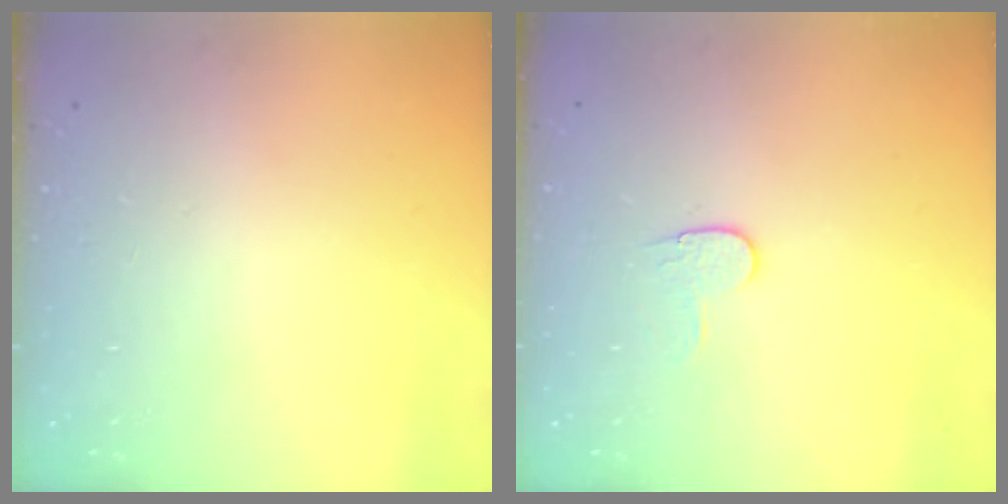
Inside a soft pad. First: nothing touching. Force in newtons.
{"total": 6.2, "press": 6.2, "slide": 0.5}